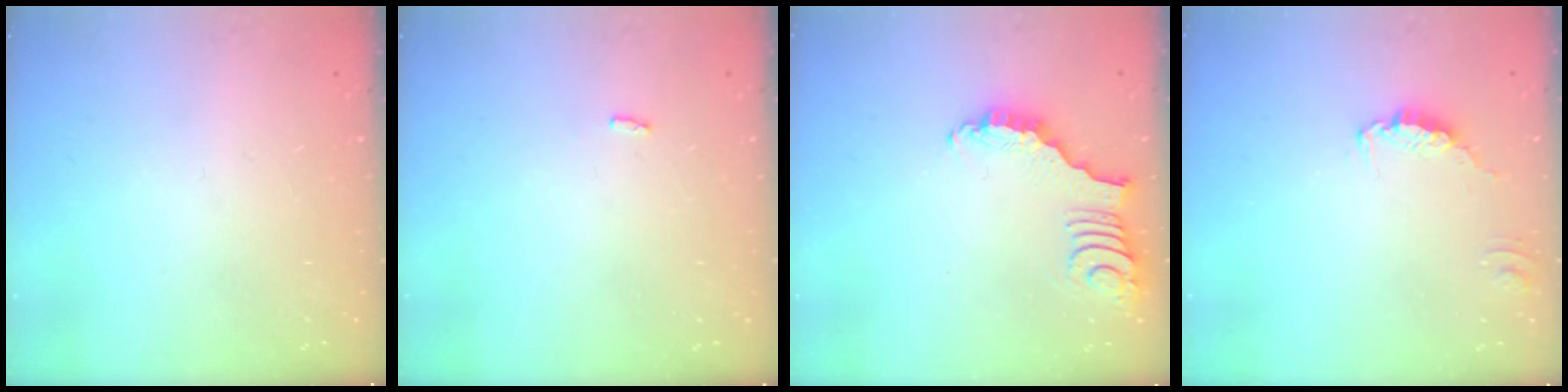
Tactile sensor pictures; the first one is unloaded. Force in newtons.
{"total": 2.9, "press": 2.9, "slide": 0.2}
{"total": 2.7, "press": 2.7, "slide": 0.4}
{"total": 0.0}